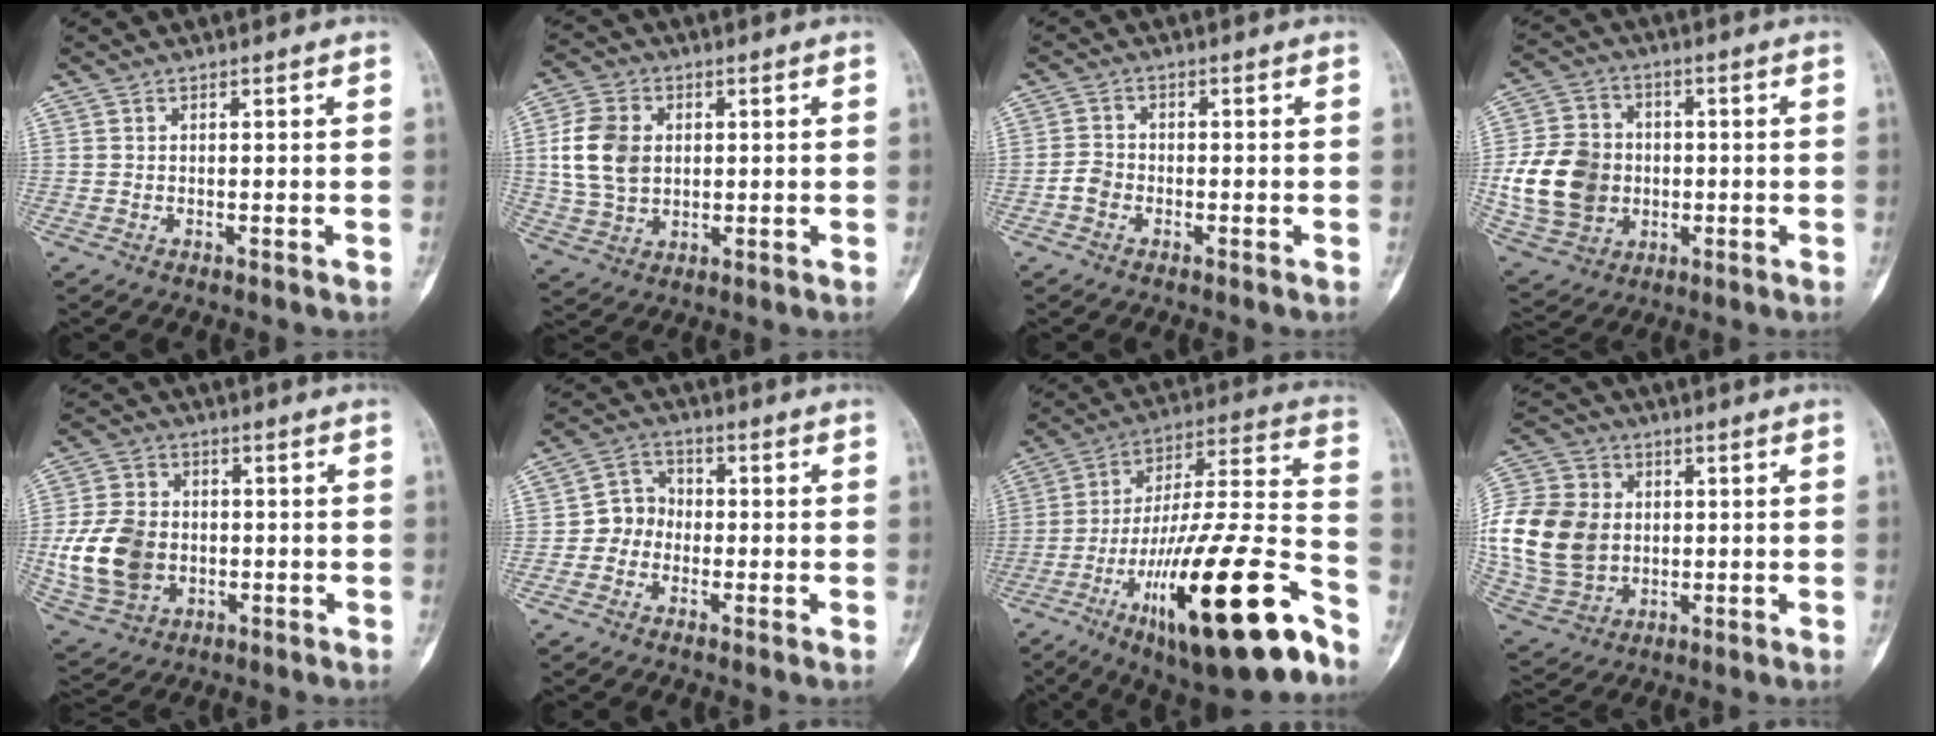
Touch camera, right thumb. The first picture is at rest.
{"total": 10.7, "force": [1.4, 8.0, 6.9], "torque": [-0.118, 0.001, 0.030]}
{"total": 2.7, "force": [-1.2, 2.0, 1.3], "torque": [-0.019, 0.010, -0.028]}
{"total": 15.5, "force": [-1.1, 12.8, 8.7], "torque": [-0.149, 0.012, -0.014]}
{"total": 14.0, "force": [-1.6, 10.9, 8.7], "torque": [-0.156, 0.007, -0.023]}
{"total": 5.8, "force": [-1.3, 5.1, 2.3], "torque": [-0.012, 0.022, -0.039]}
{"total": 30.0, "force": [-15.6, 7.1, 24.6], "torque": [-0.369, 0.071, -0.246]}
{"total": 21.7, "force": [0.4, 17.3, 13.2], "torque": [-0.287, 0.013, 0.019]}